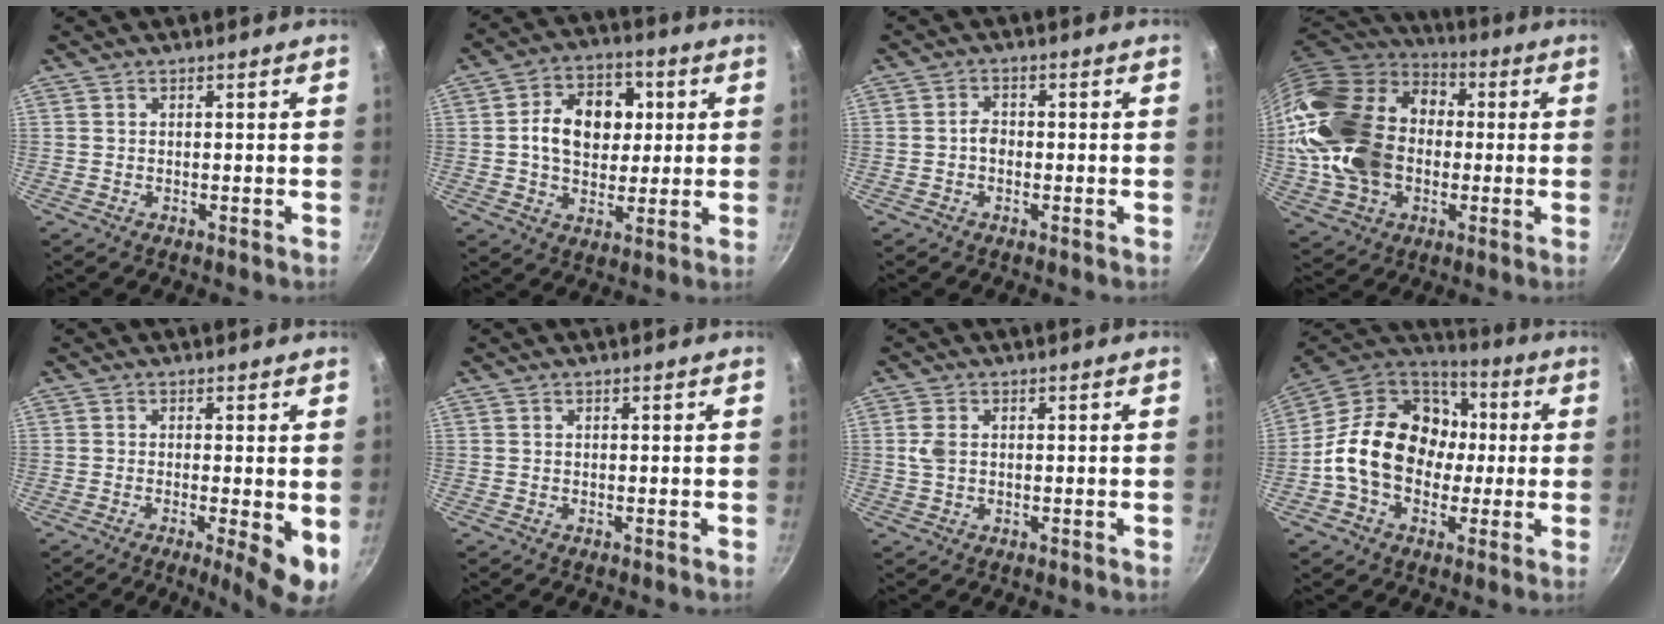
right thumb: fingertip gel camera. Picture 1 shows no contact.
{"total": 13.3, "force": [1.8, 9.8, 8.7], "torque": [-0.098, 0.010, 0.019]}
{"total": 2.4, "force": [-0.5, 1.8, 1.5], "torque": [-0.015, 0.013, -0.010]}
{"total": 27.2, "force": [0.3, 20.0, 18.4], "torque": [-0.349, 0.049, 0.013]}
{"total": 6.8, "force": [-1.2, 1.4, 6.6], "torque": [-0.090, -0.011, -0.015]}
{"total": 0.0}
{"total": 3.0, "force": [0.4, 2.0, 2.2], "torque": [-0.049, 0.003, 0.007]}
{"total": 21.5, "force": [-0.5, 16.6, 13.7], "torque": [-0.204, 0.047, -0.017]}